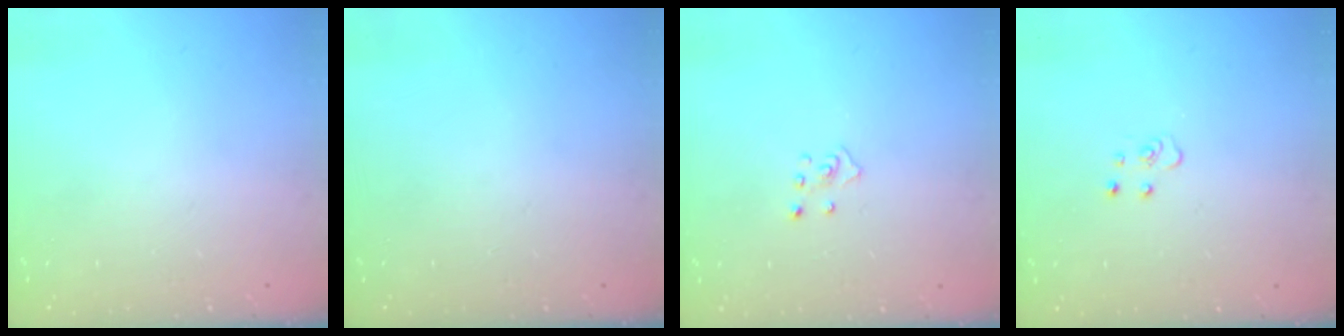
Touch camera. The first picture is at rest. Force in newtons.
{"total": 0.0}
{"total": 3.7, "press": 3.6, "slide": 0.4}
{"total": 4.4, "press": 4.3, "slide": 0.3}